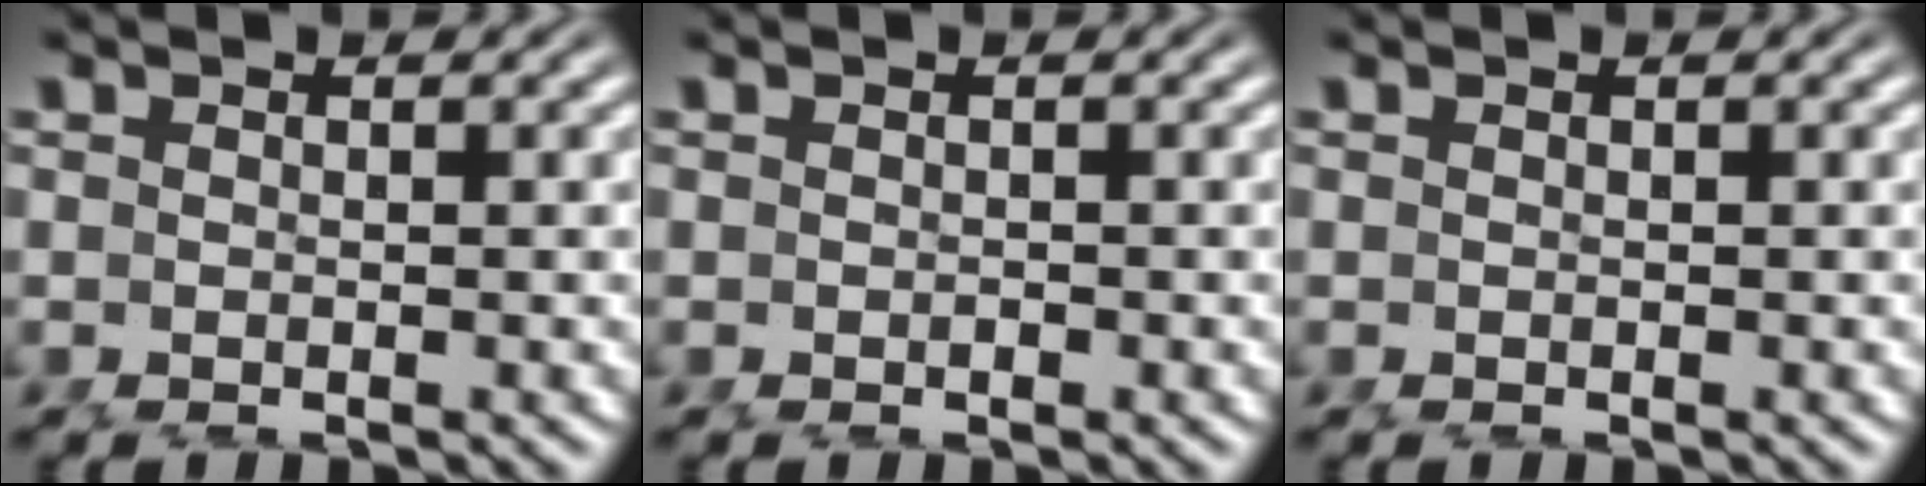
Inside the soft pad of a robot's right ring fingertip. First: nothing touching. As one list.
[{"total": 0.0}, {"total": 0.0}]